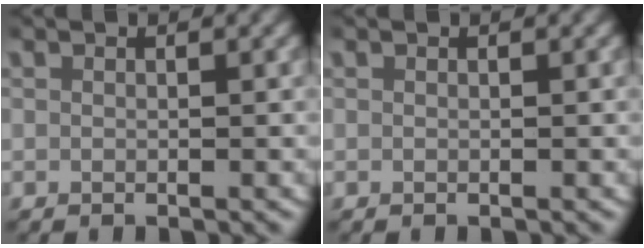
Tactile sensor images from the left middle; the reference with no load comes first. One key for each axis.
{"total": 0.0}